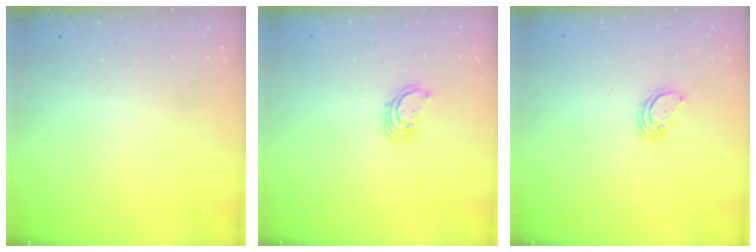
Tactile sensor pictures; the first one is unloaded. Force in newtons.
{"total": 3.1, "press": 3.1, "slide": 0.3}
{"total": 3.4, "press": 3.4, "slide": 0.1}